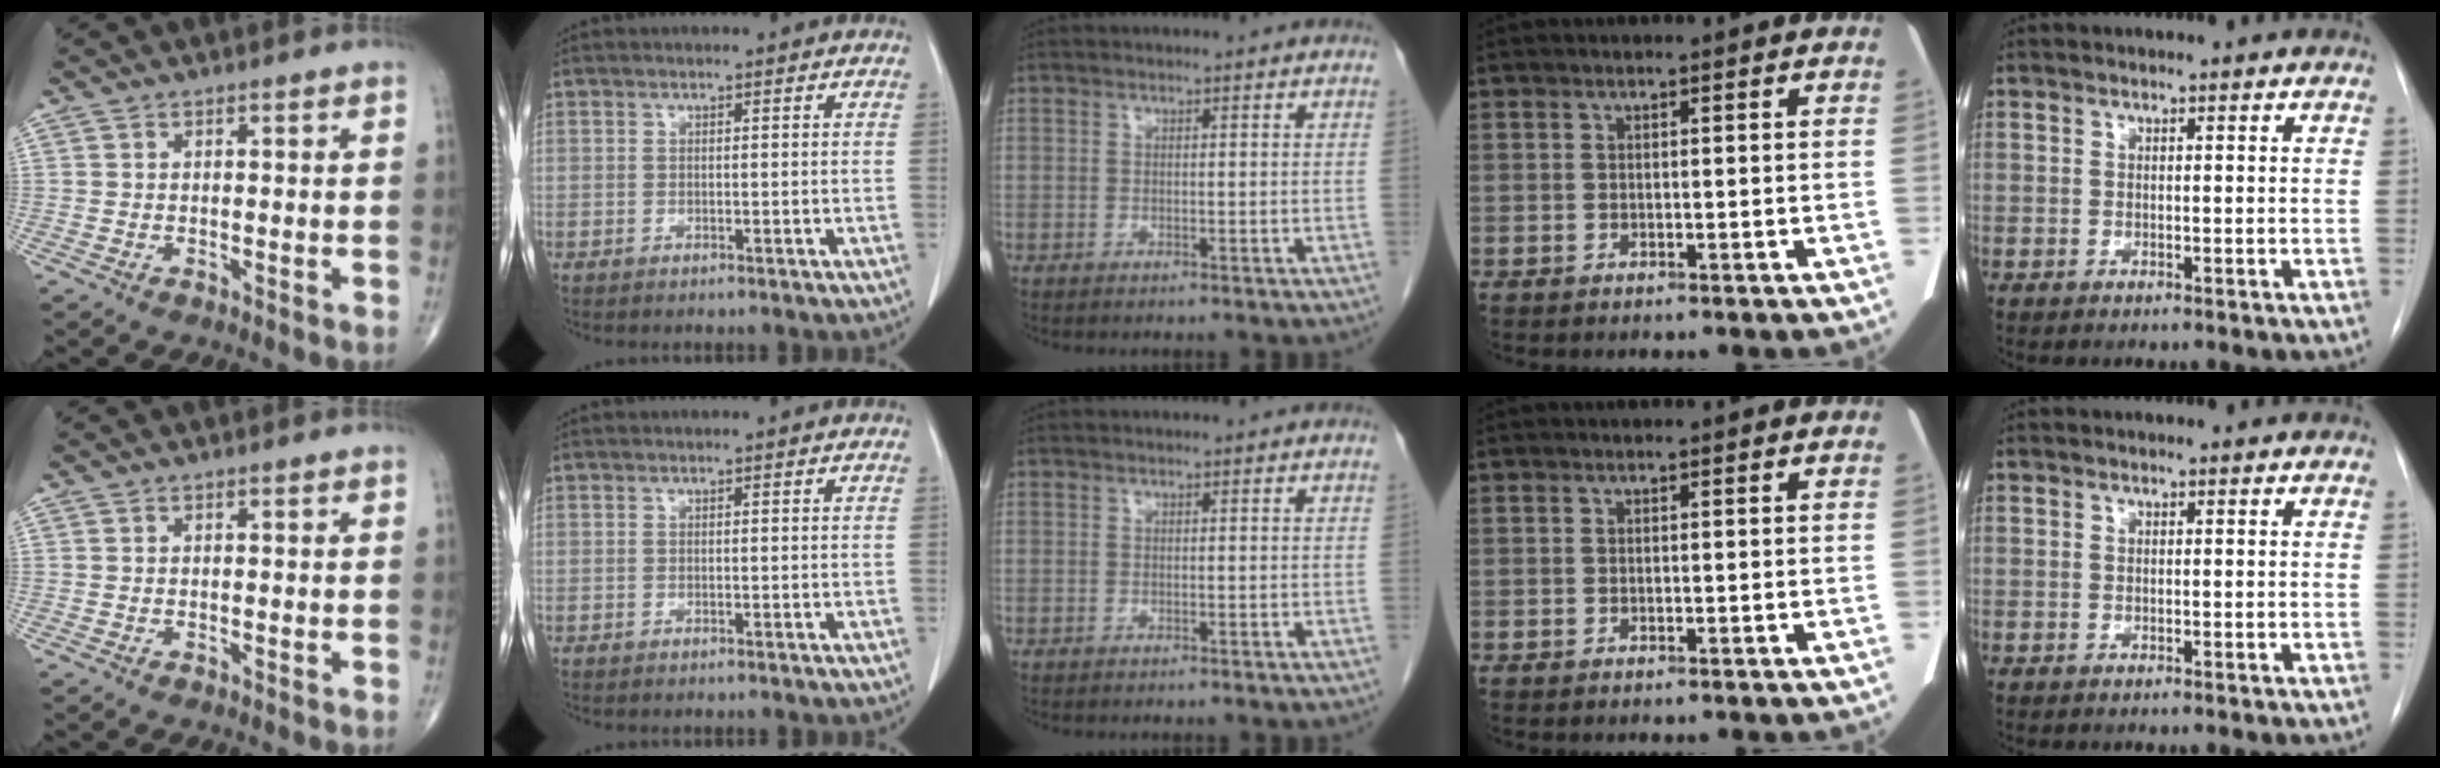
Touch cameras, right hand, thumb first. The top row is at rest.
{}